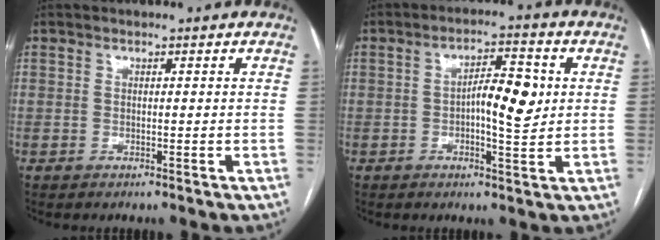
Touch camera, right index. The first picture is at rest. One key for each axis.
{"total": 7.1, "fx": 0.4, "fy": 2.0, "fz": 6.8, "tx": -0.110, "ty": 0.011, "tz": 0.005}